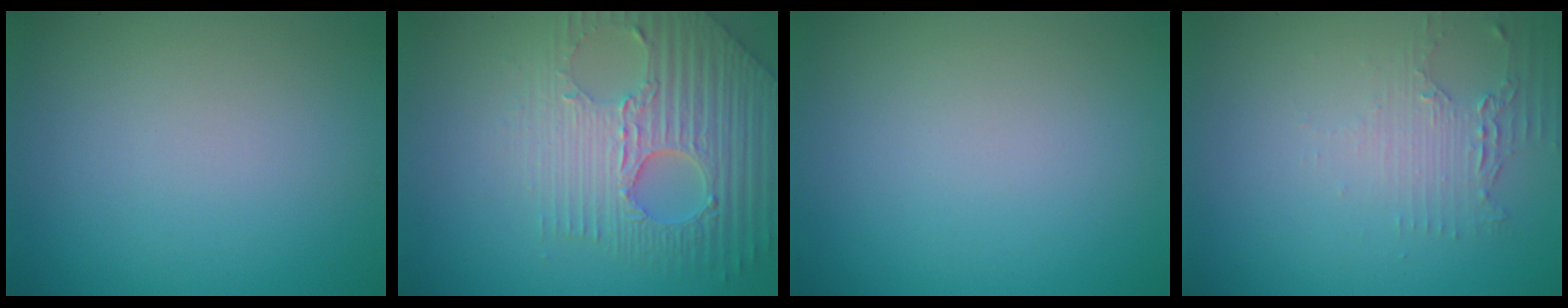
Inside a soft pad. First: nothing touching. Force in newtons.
{"total": 7.3, "press": 5.4, "slide": 4.9}
{"total": 0.0}
{"total": 2.1, "press": 1.6, "slide": 1.4}